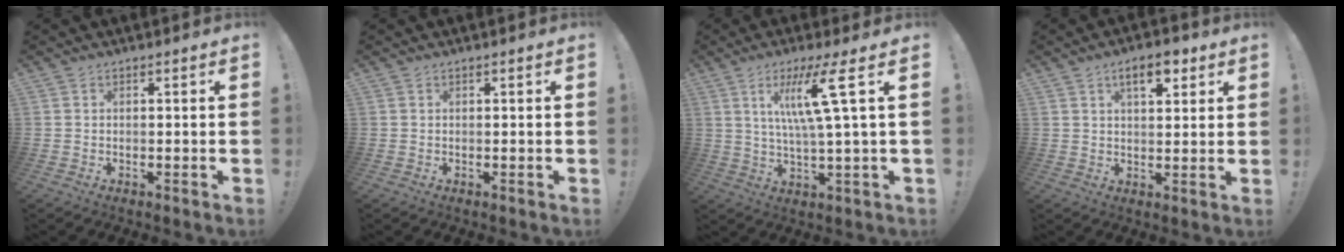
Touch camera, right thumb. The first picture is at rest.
{"total": 0.0}
{"total": 13.0, "force": [4.3, -0.3, 12.3], "torque": [-0.233, -0.002, 0.053]}
{"total": 7.3, "force": [3.9, 3.3, 5.2], "torque": [-0.075, -0.006, 0.066]}